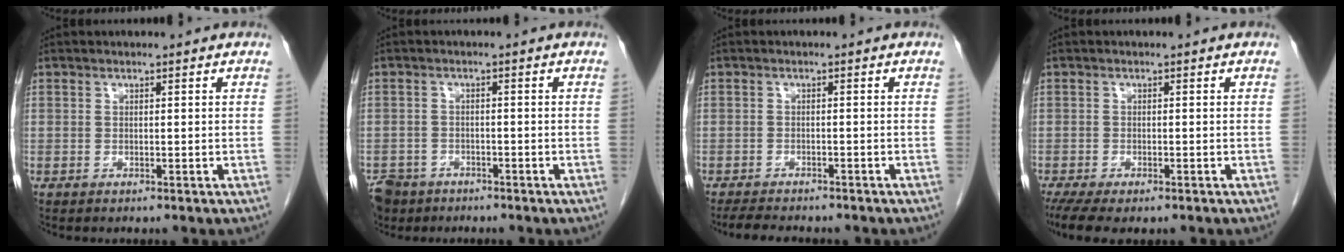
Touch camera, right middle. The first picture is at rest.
{"total": 6.1, "force": [-4.6, 3.9, 0.9], "torque": [-0.022, 0.000, -0.079]}
{"total": 6.0, "force": [-5.3, 1.3, 2.6], "torque": [-0.044, -0.012, -0.077]}
{"total": 6.9, "force": [-4.9, 2.3, 4.2], "torque": [-0.075, -0.018, -0.079]}